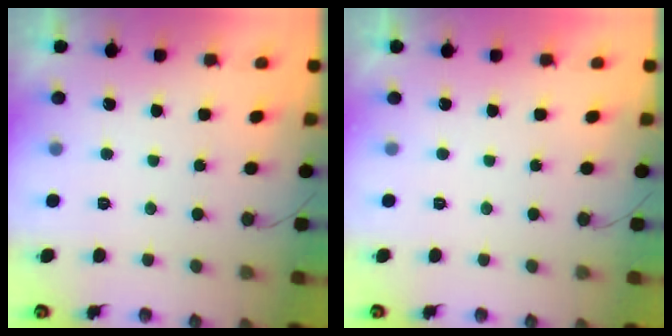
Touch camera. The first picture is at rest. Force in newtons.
{"total": 1.7, "press": 1.7, "slide": 0.0}